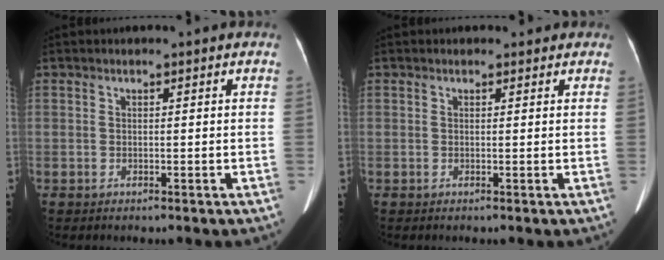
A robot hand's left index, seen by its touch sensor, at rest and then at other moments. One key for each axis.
{"total": 1.2, "fx": 0.9, "fy": 0.8, "fz": 0.1, "tx": 0.004, "ty": 0.005, "tz": 0.005}